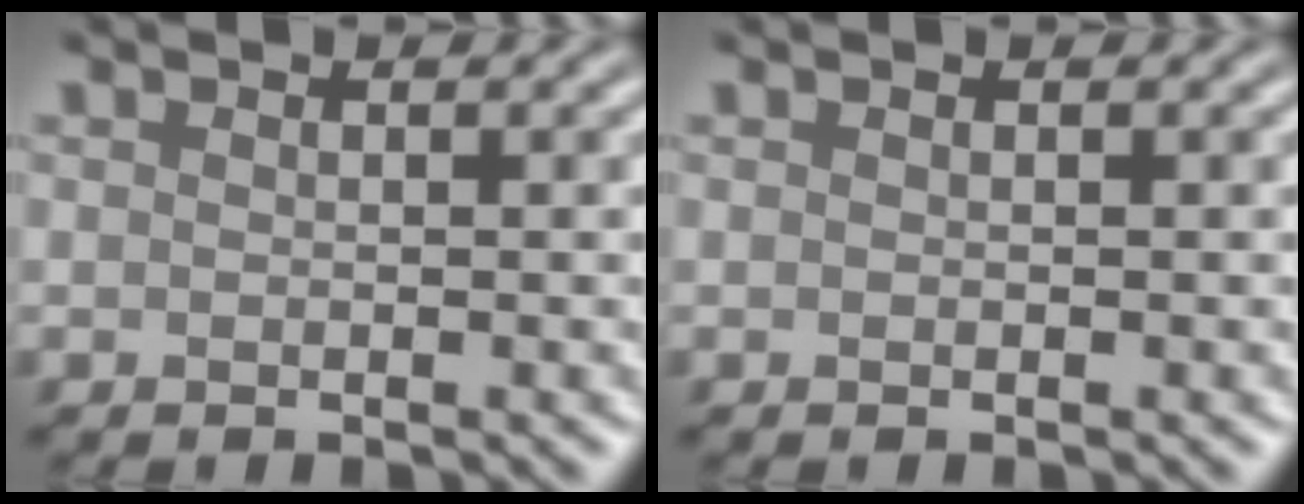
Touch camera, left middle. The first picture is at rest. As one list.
[{"total": 0.0}]